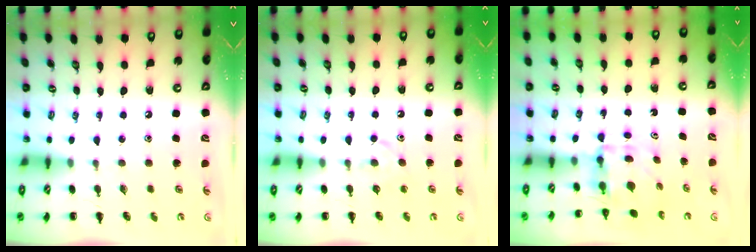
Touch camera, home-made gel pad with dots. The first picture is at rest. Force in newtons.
{"total": 4.4, "press": 4.2, "slide": 1.2}
{"total": 4.0, "press": 4.0, "slide": 0.3}